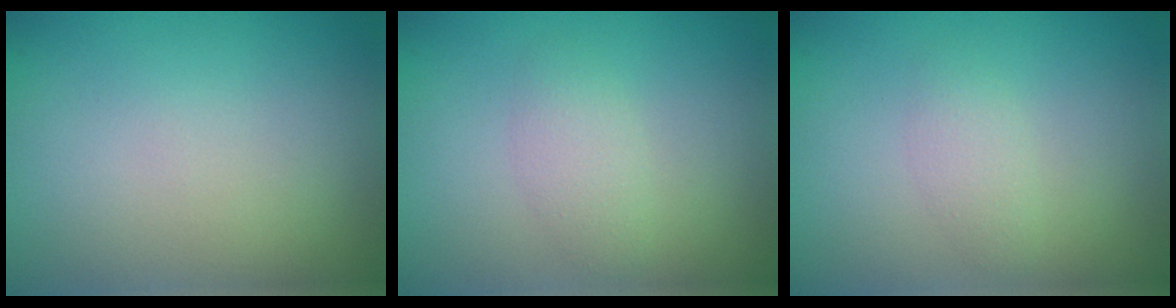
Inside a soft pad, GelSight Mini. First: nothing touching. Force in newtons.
{"total": 1.9, "press": 1.9, "slide": 0.0}
{"total": 1.4, "press": 1.4, "slide": 0.0}